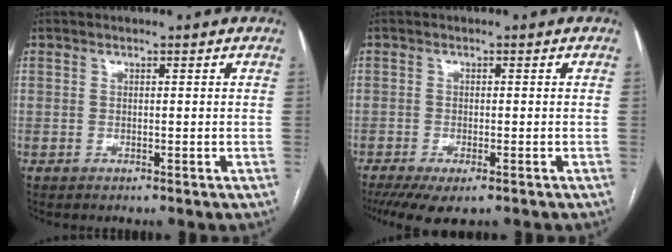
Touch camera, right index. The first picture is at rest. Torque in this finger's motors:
{"motor_torque": [0.69, -0.77, 0.18, 0.08]}